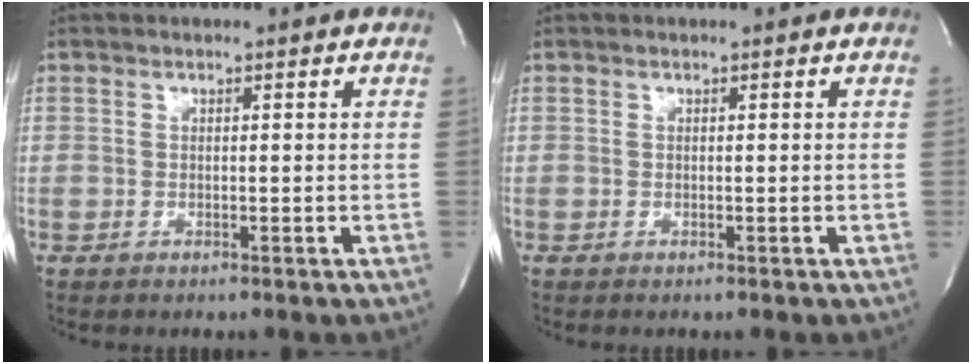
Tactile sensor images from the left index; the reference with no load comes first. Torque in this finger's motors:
{"motor_torque": [0.00, 0.00, 0.00, 0.00]}